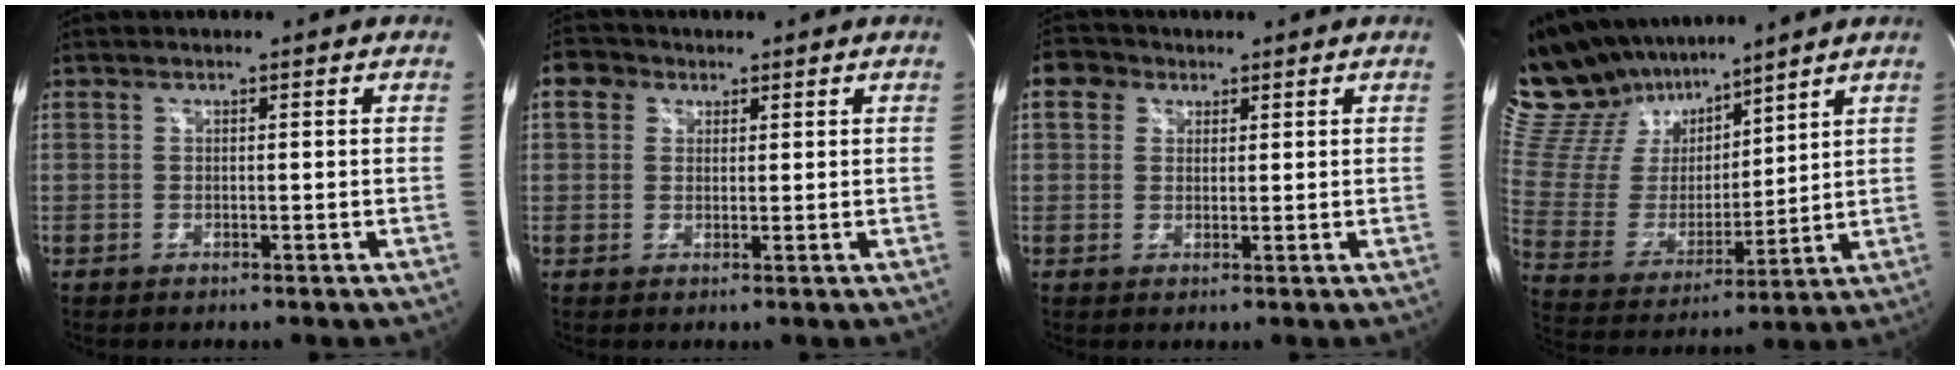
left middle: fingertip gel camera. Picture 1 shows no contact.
{"total": 3.6, "force": [1.7, 3.0, 1.0], "torque": [-0.024, 0.015, 0.032]}
{"total": 3.9, "force": [1.9, 3.2, 1.1], "torque": [-0.028, 0.018, 0.037]}
{"total": 18.5, "force": [15.9, 7.0, 6.6], "torque": [-0.137, 0.034, 0.307]}